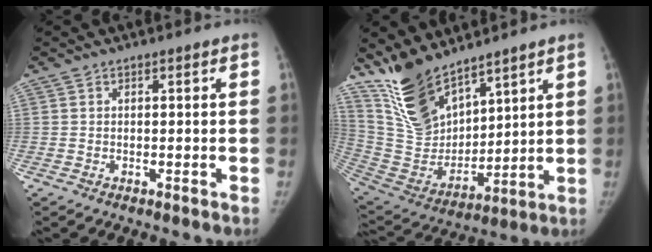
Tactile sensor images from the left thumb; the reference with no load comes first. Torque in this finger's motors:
{"motor_torque": [0.29, 0.13, 1.35, -1.34, 0.08]}